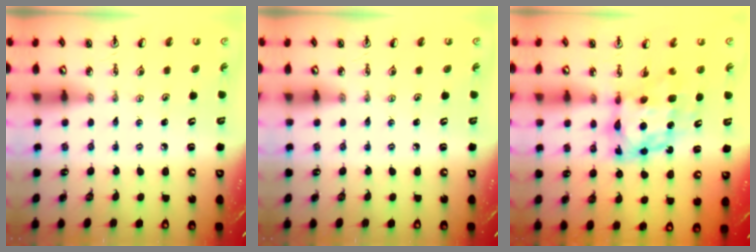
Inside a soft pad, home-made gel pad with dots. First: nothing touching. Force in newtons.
{"total": 0.0}
{"total": 8.7, "press": 8.7, "slide": 0.8}